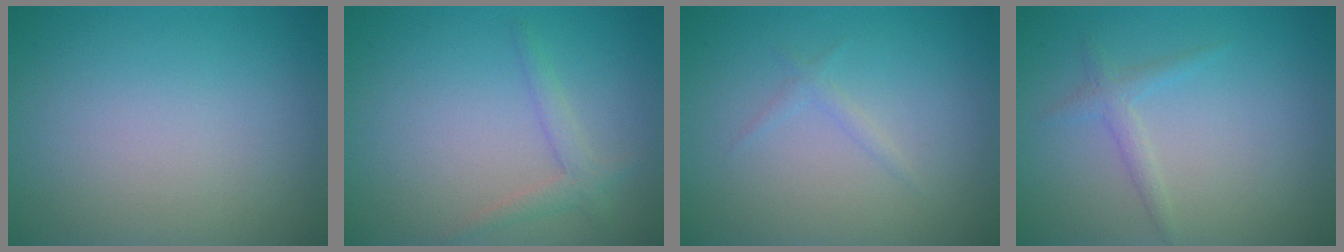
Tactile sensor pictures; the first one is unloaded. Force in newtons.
{"total": 1.8, "press": 1.8, "slide": 0.2}
{"total": 0.8, "press": 0.8, "slide": 0.1}
{"total": 1.4, "press": 1.4, "slide": 0.0}